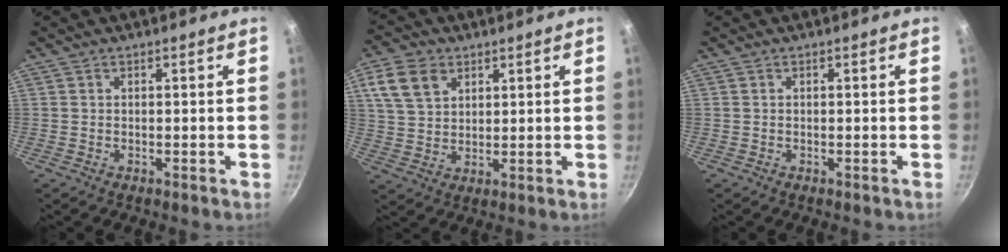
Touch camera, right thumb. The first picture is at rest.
{"total": 9.2, "force": [4.2, 6.4, 5.1], "torque": [-0.084, 0.001, 0.080]}
{"total": 0.0}